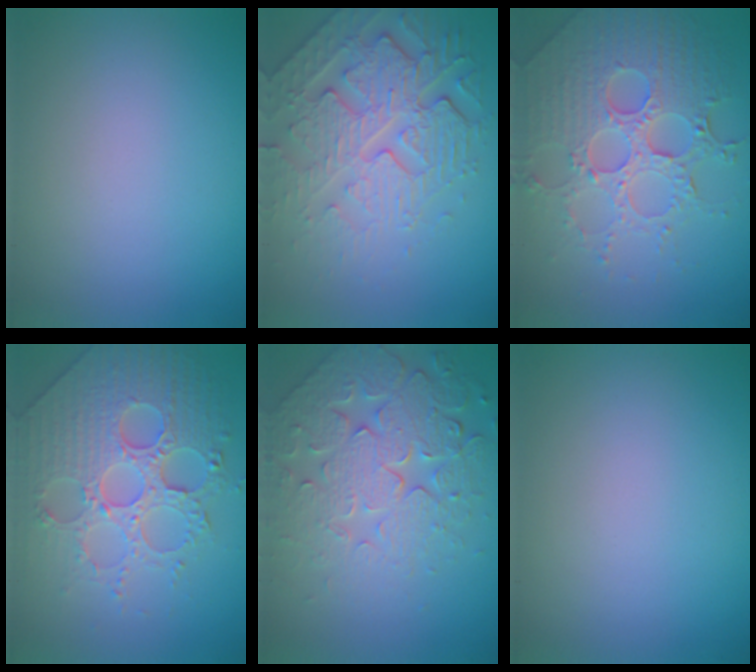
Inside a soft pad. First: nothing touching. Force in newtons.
{"total": 5.8, "press": 5.0, "slide": 2.9}
{"total": 7.8, "press": 5.8, "slide": 5.2}
{"total": 7.3, "press": 6.0, "slide": 4.0}
{"total": 7.8, "press": 5.7, "slide": 5.4}
{"total": 0.0}